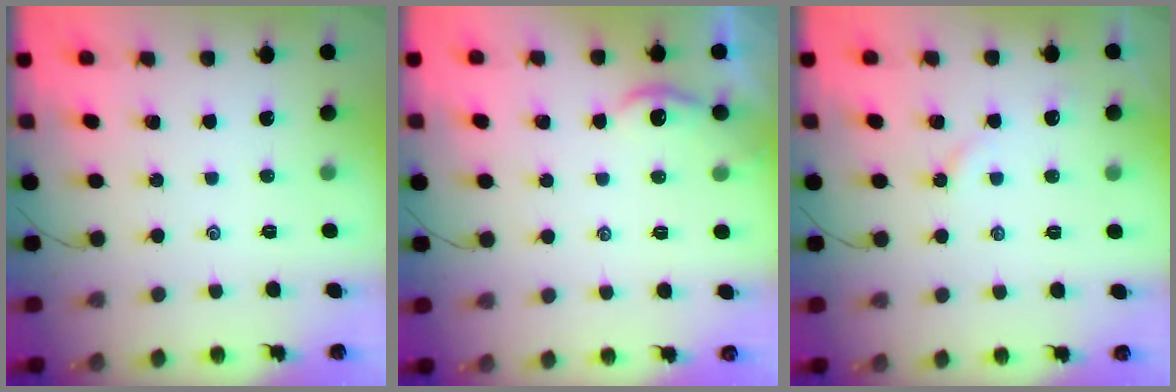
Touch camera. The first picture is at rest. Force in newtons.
{"total": 2.5, "press": 2.5, "slide": 0.3}
{"total": 4.6, "press": 4.5, "slide": 0.5}